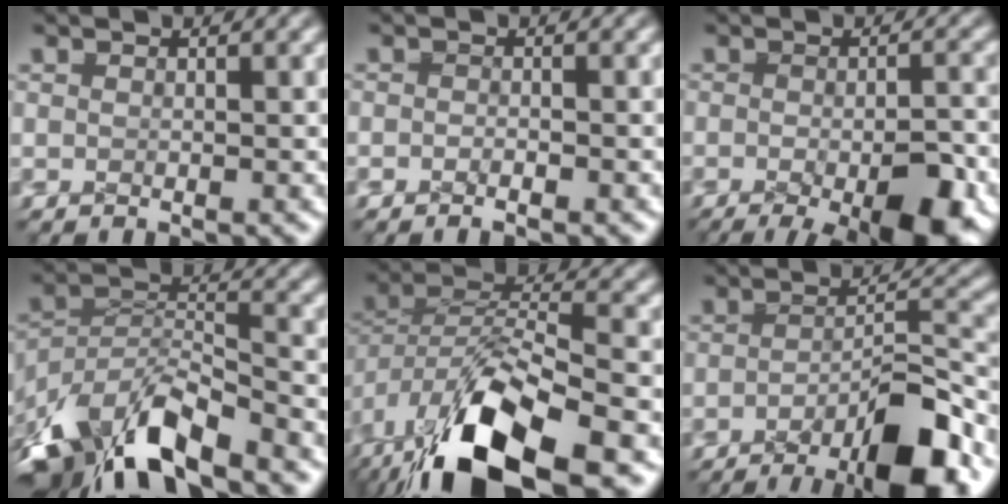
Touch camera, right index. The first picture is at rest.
{"total": 1.2, "force": [-1.0, 0.6, 0.3], "torque": [0.000, 0.001, -0.022]}
{"total": 8.9, "force": [-4.7, 4.2, 6.3], "torque": [-0.089, -0.038, -0.057]}
{"total": 10.1, "force": [-7.0, 4.8, 5.4], "torque": [-0.085, -0.029, -0.108]}
{"total": 6.8, "force": [-3.7, 1.8, 5.3], "torque": [-0.069, -0.001, -0.059]}
{"total": 10.4, "force": [-8.2, 3.5, 5.4], "torque": [-0.045, -0.008, -0.126]}